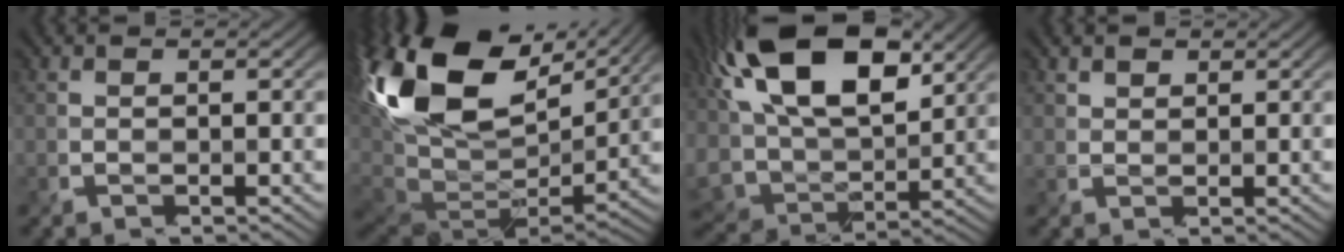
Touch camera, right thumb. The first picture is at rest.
{"total": 19.6, "force": [8.5, 10.3, 14.4], "torque": [-0.342, 0.018, 0.173]}
{"total": 17.6, "force": [7.9, 9.0, 12.8], "torque": [-0.283, 0.025, 0.139]}
{"total": 1.4, "force": [1.2, 0.5, 0.5], "torque": [-0.026, -0.009, 0.034]}